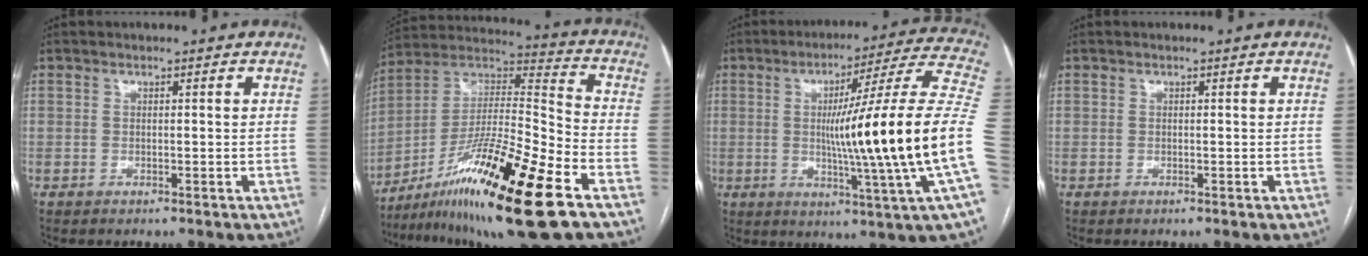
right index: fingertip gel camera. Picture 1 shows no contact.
{"total": 22.8, "force": [-12.5, 1.0, 19.0], "torque": [-0.339, -0.020, -0.217]}
{"total": 24.0, "force": [-2.4, -2.2, 23.8], "torque": [-0.293, -0.003, -0.053]}
{"total": 0.0}